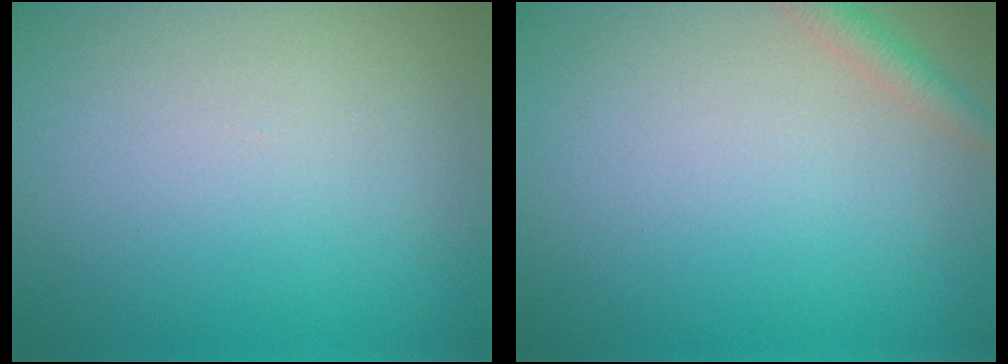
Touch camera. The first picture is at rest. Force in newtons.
{"total": 1.9, "press": 1.9, "slide": 0.1}